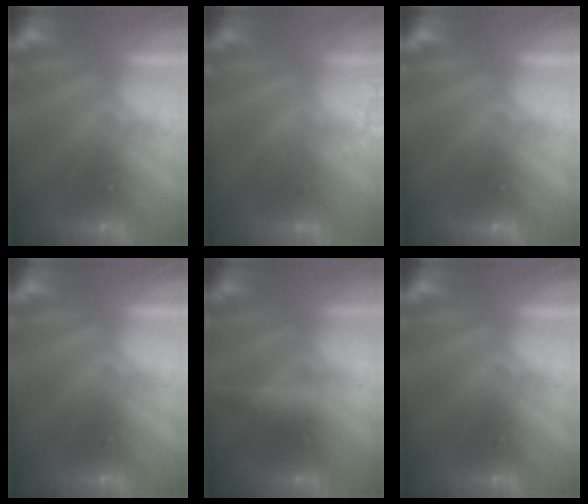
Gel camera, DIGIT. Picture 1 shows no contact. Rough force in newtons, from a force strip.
{"total": 1.7}
{"total": 0.0}
{"total": 0.0}
{"total": 2.8}
{"total": 0.0}